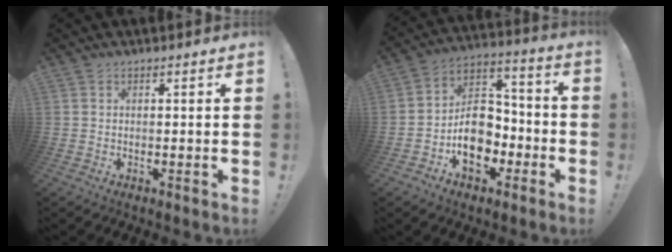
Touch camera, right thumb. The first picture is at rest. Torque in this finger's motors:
{"motor_torque": [2.17, 1.53, 0.12, -0.13, 0.08]}